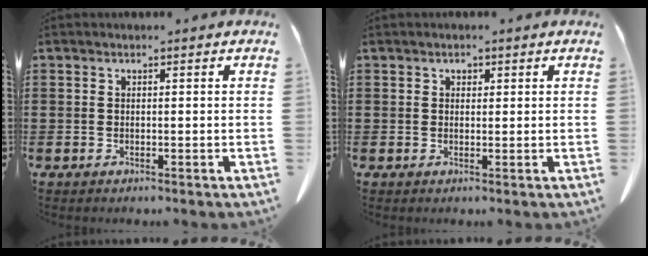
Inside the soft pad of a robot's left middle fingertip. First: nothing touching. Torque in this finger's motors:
{"motor_torque": [0.50, 0.57, -0.02, 0.01]}